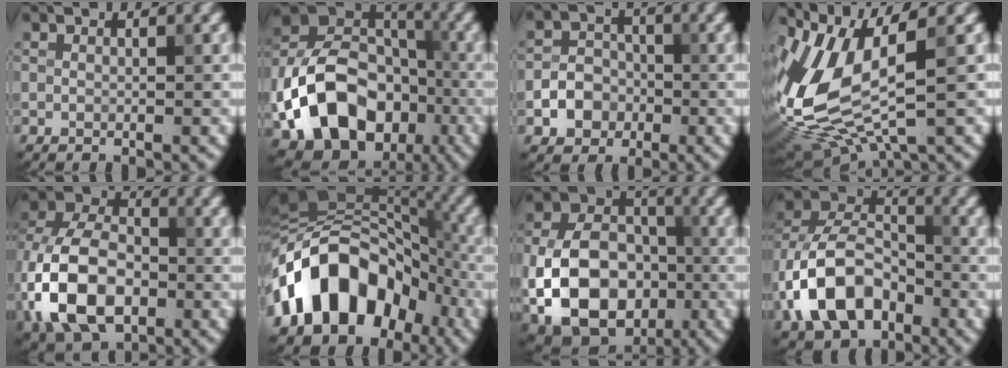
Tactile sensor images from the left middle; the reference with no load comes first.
{"total": 13.6, "force": [-4.9, 10.0, 7.8], "torque": [-0.154, -0.006, -0.093]}
{"total": 3.5, "force": [-1.3, 2.9, 1.5], "torque": [-0.014, 0.003, -0.027]}
{"total": 9.8, "force": [1.0, 4.3, 8.7], "torque": [-0.202, -0.009, 0.021]}
{"total": 12.3, "force": [-3.5, 7.9, 8.8], "torque": [-0.195, -0.004, -0.081]}
{"total": 13.1, "force": [-5.2, 8.9, 8.0], "torque": [-0.126, 0.022, -0.105]}
{"total": 12.8, "force": [-3.5, 9.1, 8.3], "torque": [-0.155, -0.018, -0.066]}
{"total": 10.2, "force": [-4.0, 6.5, 6.7], "torque": [-0.134, 0.010, -0.088]}